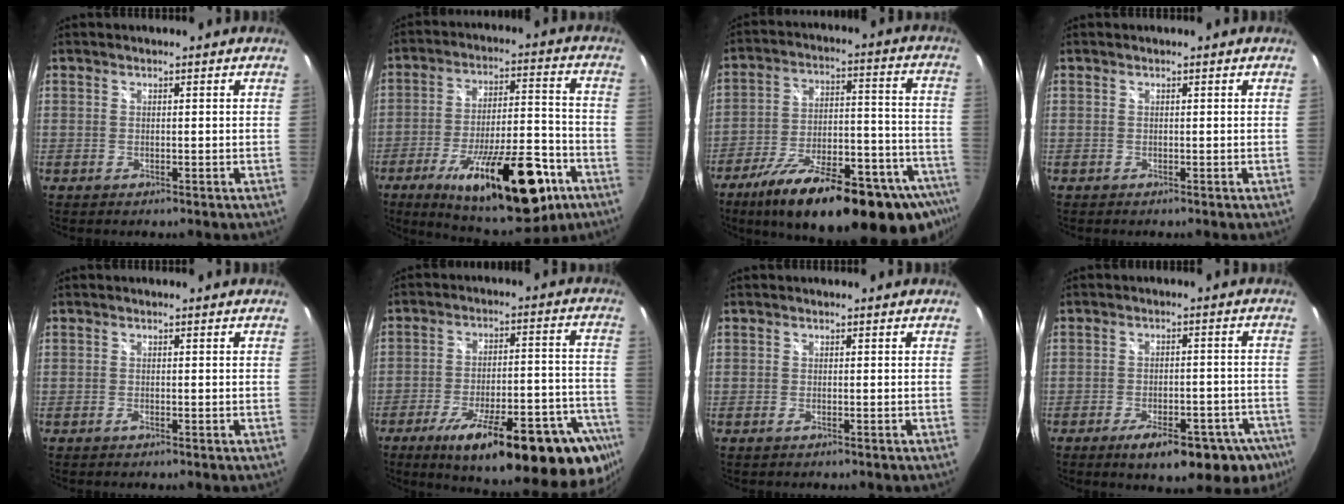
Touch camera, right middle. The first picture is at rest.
{"total": 23.6, "force": [-12.8, 7.8, 18.3], "torque": [-0.290, -0.020, -0.183]}
{"total": 31.3, "force": [-22.1, 9.6, 20.0], "torque": [-0.288, -0.028, -0.307]}
{"total": 0.0}
{"total": 0.7, "force": [-0.5, 0.3, 0.5], "torque": [-0.009, -0.001, -0.009]}
{"total": 29.4, "force": [-19.2, 7.3, 21.0], "torque": [-0.282, -0.022, -0.259]}
{"total": 0.7, "force": [-0.4, 0.2, 0.5], "torque": [-0.011, -0.001, -0.008]}
{"total": 16.3, "force": [-10.8, 6.7, 10.2], "torque": [-0.155, -0.017, -0.132]}